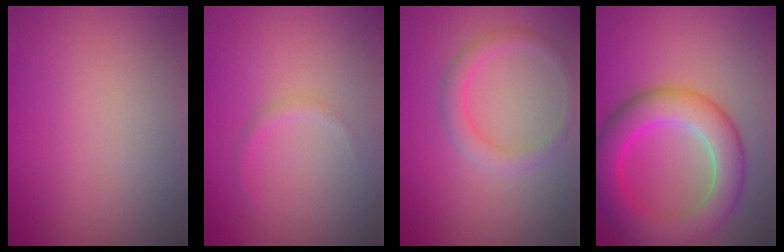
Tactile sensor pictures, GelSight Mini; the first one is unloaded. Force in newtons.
{"total": 0.8, "press": 0.7, "slide": 0.1}
{"total": 2.0, "press": 2.0, "slide": 0.1}
{"total": 6.9, "press": 6.9, "slide": 0.3}